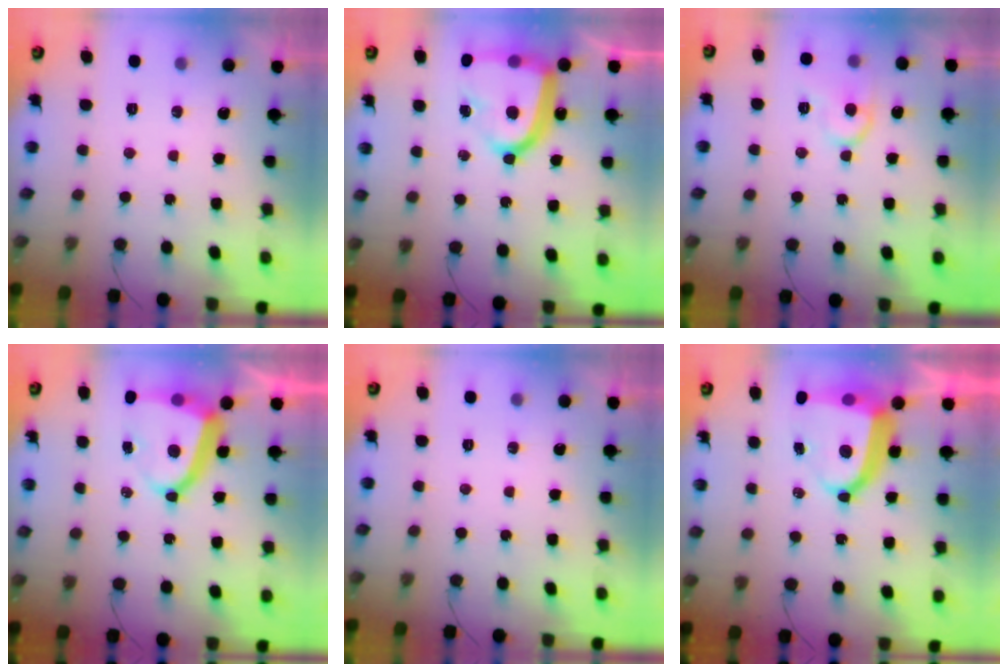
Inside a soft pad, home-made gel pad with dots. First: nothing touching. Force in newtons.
{"total": 19.3, "press": 19.2, "slide": 1.9}
{"total": 11.2, "press": 11.2, "slide": 0.9}
{"total": 10.7, "press": 10.6, "slide": 1.3}
{"total": 0.0}
{"total": 11.8, "press": 11.7, "slide": 1.5}